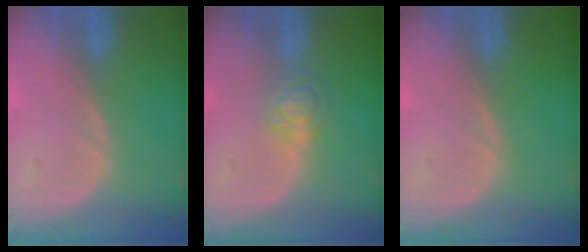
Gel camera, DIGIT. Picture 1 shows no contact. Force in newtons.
{"total": 4.0, "press": 3.6, "slide": 1.6}
{"total": 0.0}